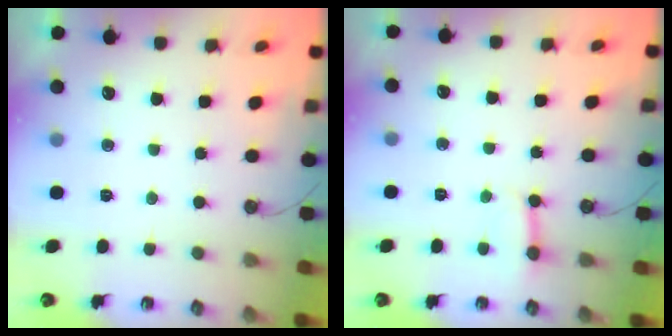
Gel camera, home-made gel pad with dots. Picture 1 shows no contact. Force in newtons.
{"total": 3.0, "press": 2.9, "slide": 0.4}